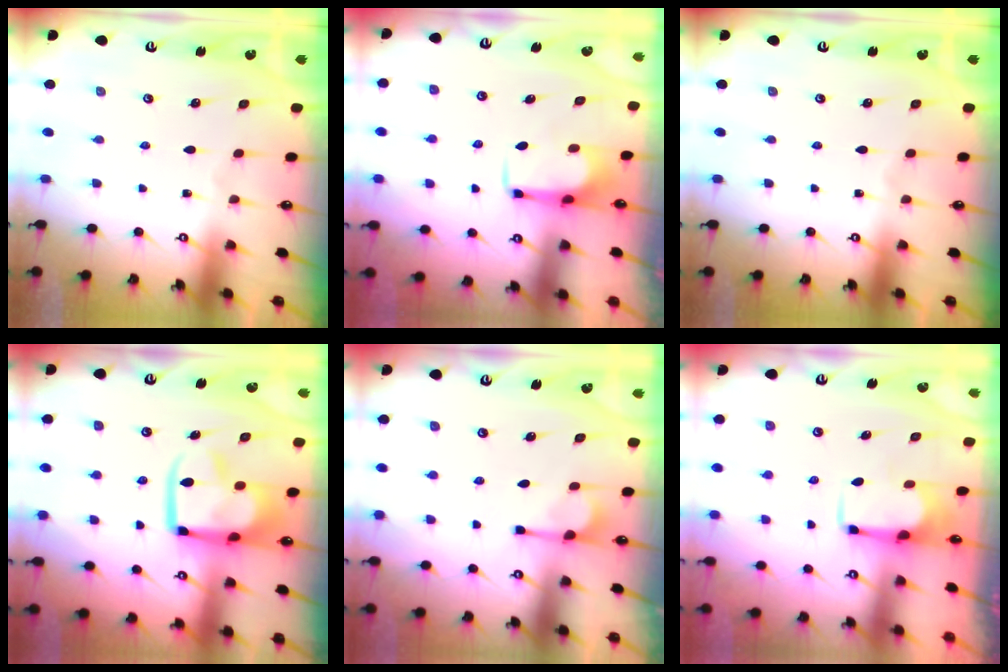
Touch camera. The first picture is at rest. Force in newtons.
{"total": 1.9, "press": 1.9, "slide": 0.2}
{"total": 0.0}
{"total": 13.9, "press": 13.8, "slide": 1.7}
{"total": 0.8, "press": 0.1, "slide": 0.8}
{"total": 1.9, "press": 1.8, "slide": 0.7}